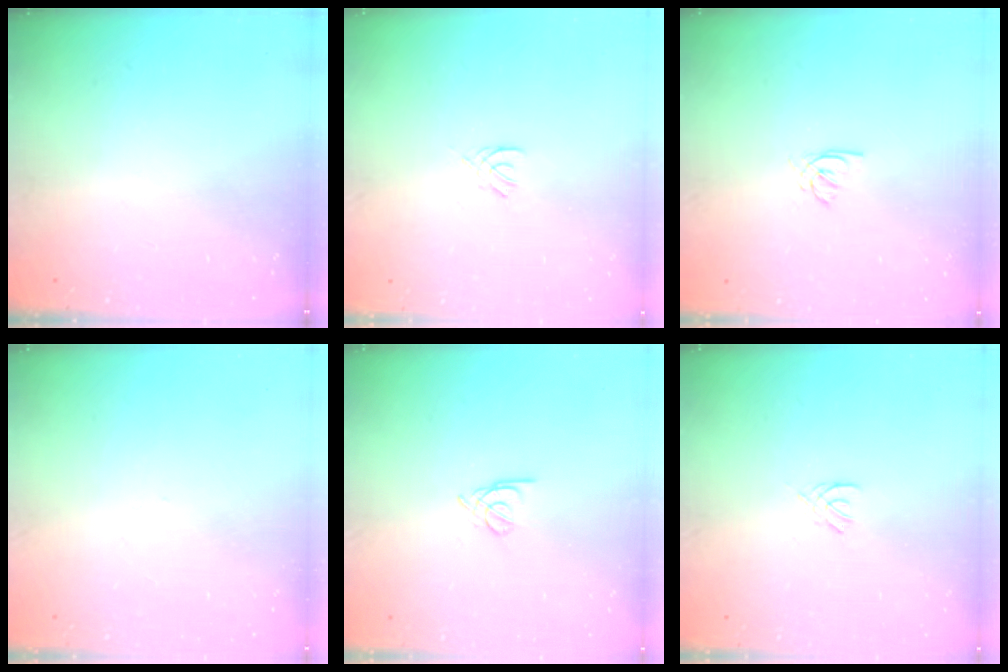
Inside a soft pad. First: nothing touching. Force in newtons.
{"total": 2.1, "press": 2.0, "slide": 0.4}
{"total": 1.4, "press": 1.4, "slide": 0.2}
{"total": 0.0}
{"total": 2.5, "press": 2.5, "slide": 0.7}
{"total": 2.1, "press": 2.0, "slide": 0.4}